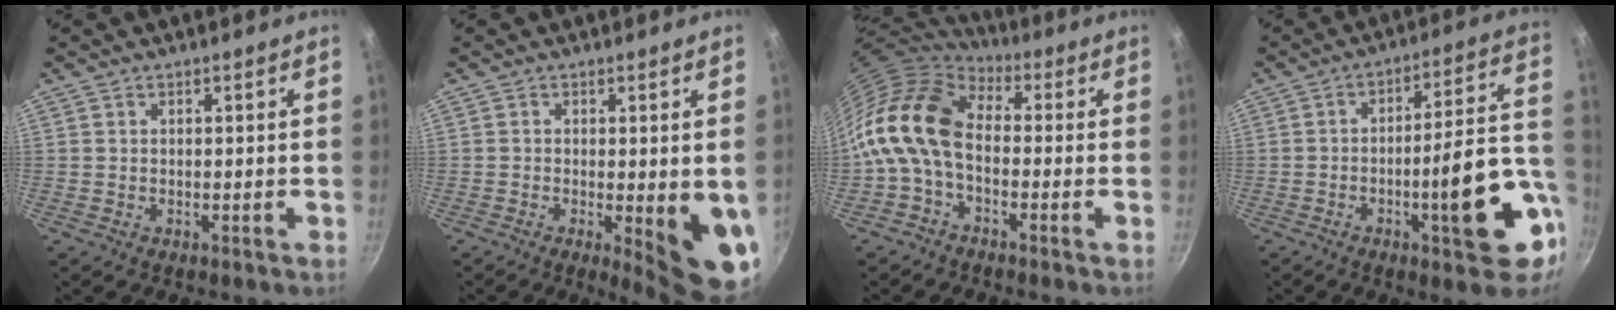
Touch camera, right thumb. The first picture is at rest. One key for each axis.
{"total": 10.0, "fx": -1.7, "fy": 2.6, "fz": 9.5, "tx": -0.106, "ty": -0.012, "tz": -0.016}
{"total": 14.9, "fx": -1.1, "fy": 9.5, "fz": 11.4, "tx": -0.210, "ty": 0.028, "tz": -0.041}
{"total": 18.2, "fx": -4.8, "fy": 4.8, "fz": 16.9, "tx": -0.209, "ty": 0.034, "tz": -0.064}